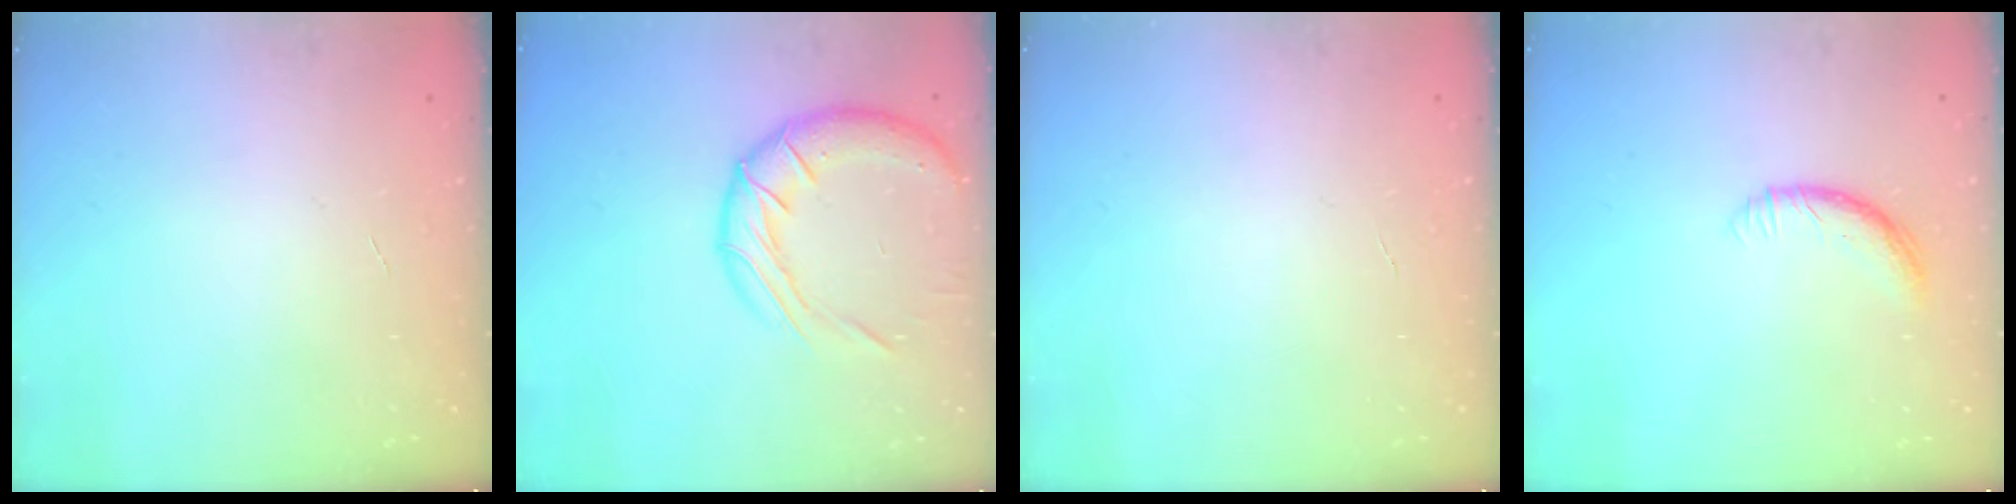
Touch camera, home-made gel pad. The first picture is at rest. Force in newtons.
{"total": 15.7, "press": 15.5, "slide": 2.4}
{"total": 0.0}
{"total": 6.8, "press": 6.8, "slide": 0.7}